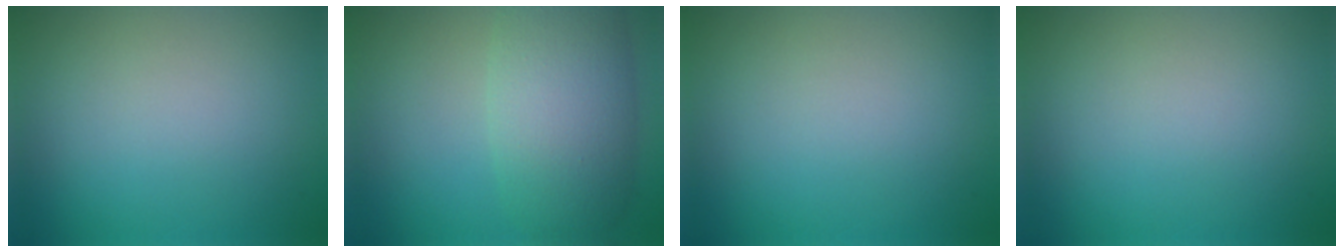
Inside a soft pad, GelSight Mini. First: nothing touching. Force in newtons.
{"total": 7.3, "press": 7.3, "slide": 0.7}
{"total": 0.0}
{"total": 0.0}